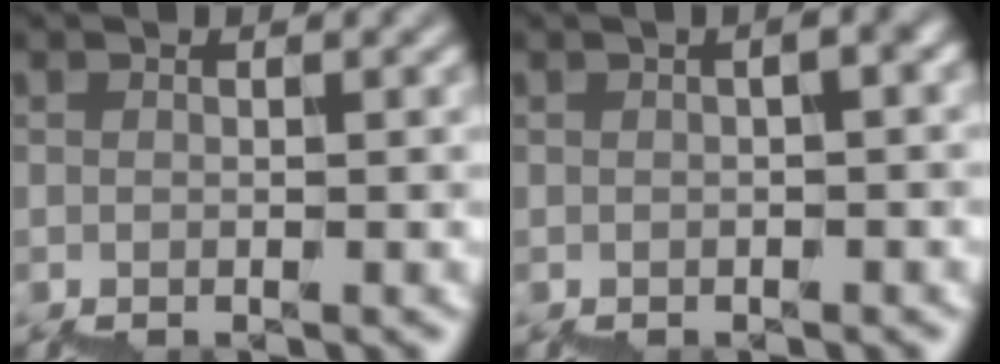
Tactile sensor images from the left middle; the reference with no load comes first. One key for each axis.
{"total": 2.3, "fx": -0.6, "fy": 0.8, "fz": 2.1, "tx": -0.019, "ty": 0.010, "tz": 0.001}